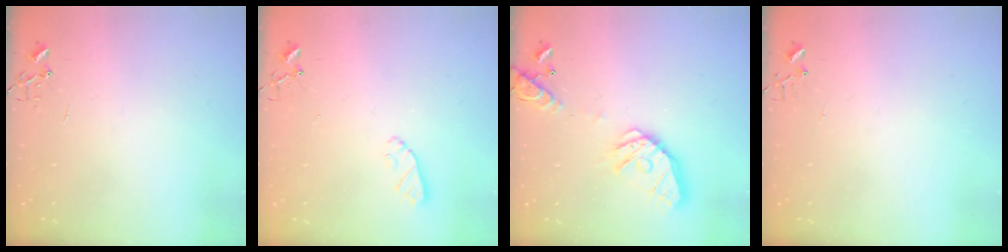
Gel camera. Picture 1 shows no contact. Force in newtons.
{"total": 6.0, "press": 6.0, "slide": 0.3}
{"total": 16.9, "press": 16.7, "slide": 3.0}
{"total": 3.9, "press": 3.9, "slide": 0.4}